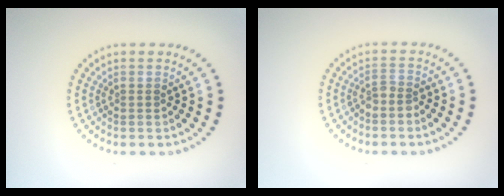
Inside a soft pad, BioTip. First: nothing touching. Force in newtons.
{"total": 1.5, "press": 1.1, "slide": 1.0}